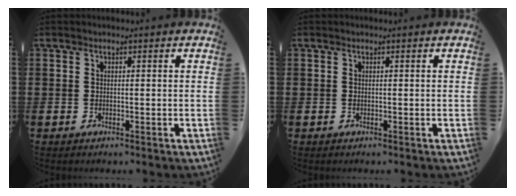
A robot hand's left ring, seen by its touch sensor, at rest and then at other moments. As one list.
[{"total": 0.0}]